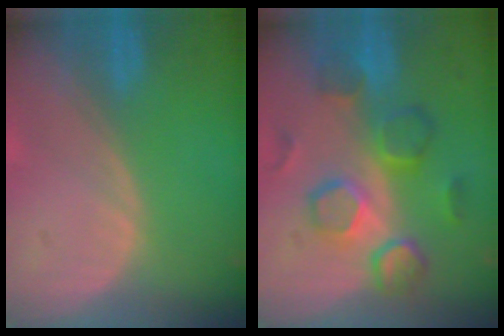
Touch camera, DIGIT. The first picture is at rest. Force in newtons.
{"total": 8.7, "press": 8.5, "slide": 1.6}